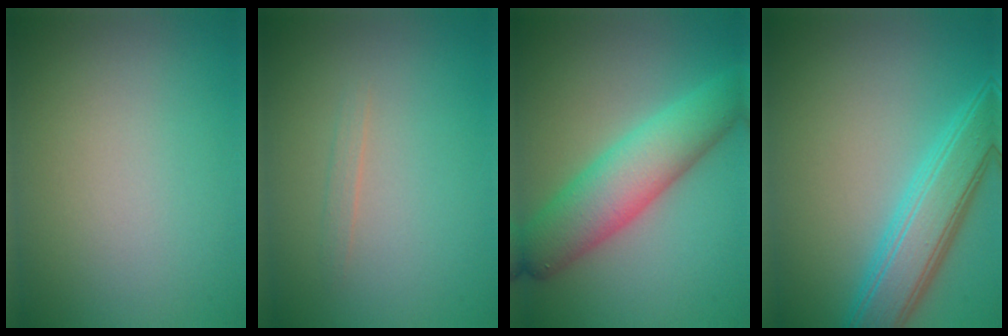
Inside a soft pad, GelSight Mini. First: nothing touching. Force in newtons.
{"total": 0.6, "press": 0.6, "slide": 0.1}
{"total": 6.6, "press": 6.6, "slide": 0.1}
{"total": 5.7, "press": 5.7, "slide": 0.3}